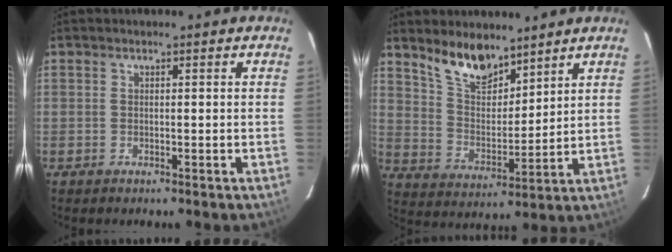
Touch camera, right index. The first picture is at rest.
{"total": 10.3, "force": [8.2, 4.1, 4.8], "torque": [-0.088, 0.005, 0.161]}